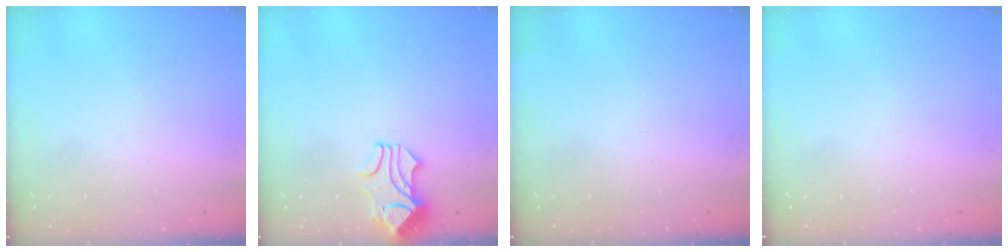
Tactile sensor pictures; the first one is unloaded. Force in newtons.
{"total": 1.8, "press": 1.3, "slide": 1.1}
{"total": 0.0}
{"total": 0.0}